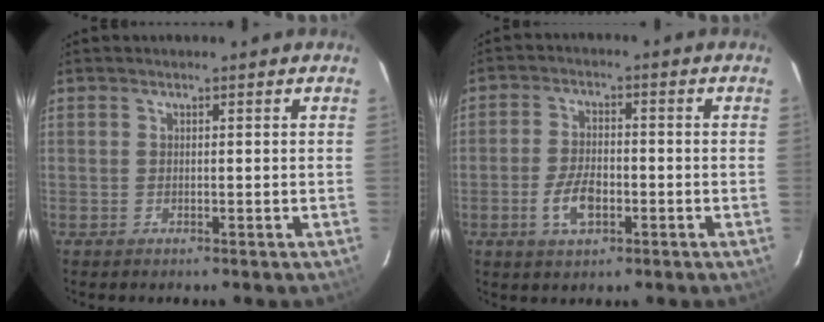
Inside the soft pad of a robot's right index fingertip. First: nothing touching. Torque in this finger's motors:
{"motor_torque": [1.14, -0.43, 0.35, 0.05]}